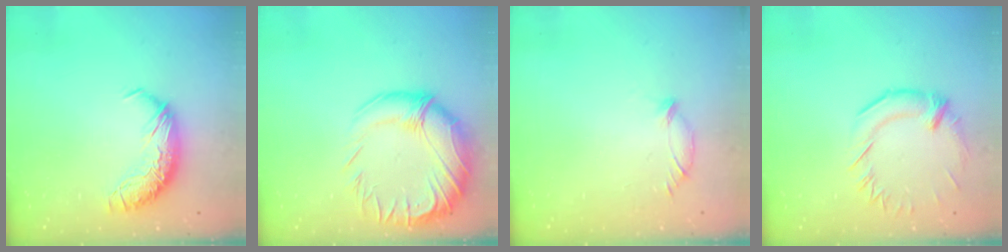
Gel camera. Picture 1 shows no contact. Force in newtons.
{"total": 5.4, "press": 4.7, "slide": 2.6}
{"total": 5.3, "press": 5.3, "slide": 0.9}
{"total": 1.4, "press": 0.7, "slide": 1.2}